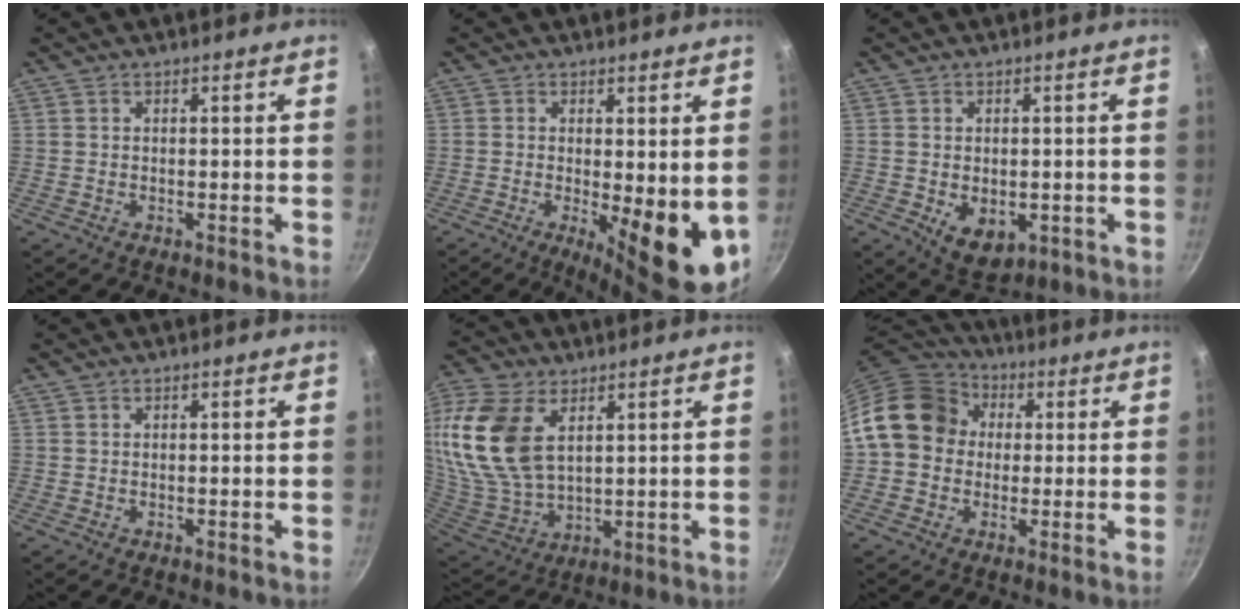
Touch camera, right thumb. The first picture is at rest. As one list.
[{"total": 11.0, "force": [-1.2, 3.6, 10.4], "torque": [-0.123, -0.013, -0.004]}, {"total": 6.9, "force": [-1.1, 4.7, 4.9], "torque": [-0.061, -0.011, -0.001]}, {"total": 0.0}, {"total": 18.3, "force": [6.0, 11.0, 13.3], "torque": [-0.276, -0.026, 0.129]}, {"total": 13.7, "force": [1.5, 11.8, 6.8], "torque": [-0.086, 0.029, 0.008]}]